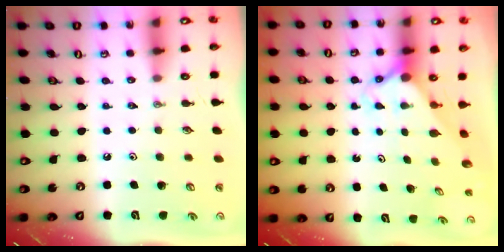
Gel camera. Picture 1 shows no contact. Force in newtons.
{"total": 2.2, "press": 2.2, "slide": 0.2}